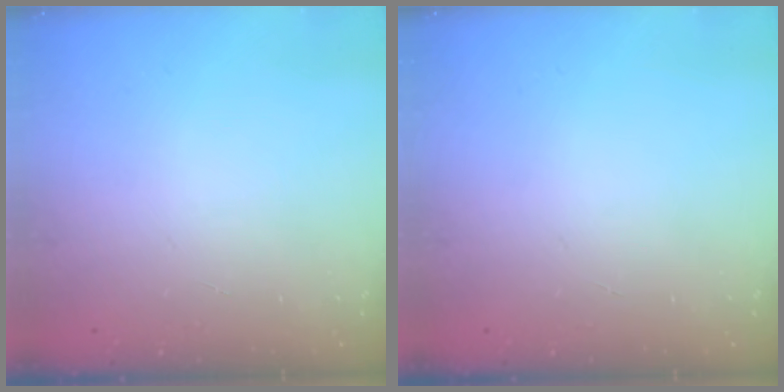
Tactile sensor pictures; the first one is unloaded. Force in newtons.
{"total": 0.0}